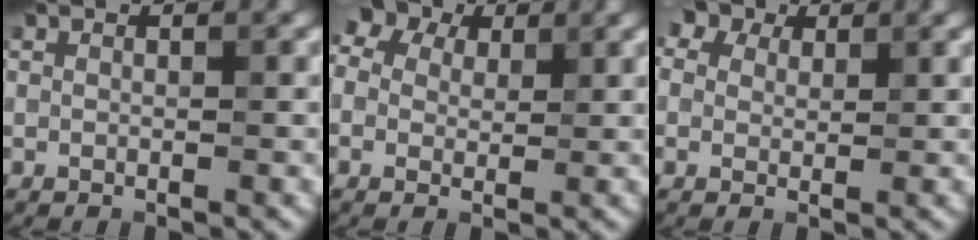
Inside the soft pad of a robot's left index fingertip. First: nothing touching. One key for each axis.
{"total": 7.5, "fx": 3.7, "fy": 5.1, "fz": 4.0, "tx": -0.073, "ty": 0.034, "tz": 0.025}
{"total": 6.5, "fx": 3.8, "fy": 4.2, "fz": 3.3, "tx": -0.058, "ty": 0.029, "tz": 0.033}